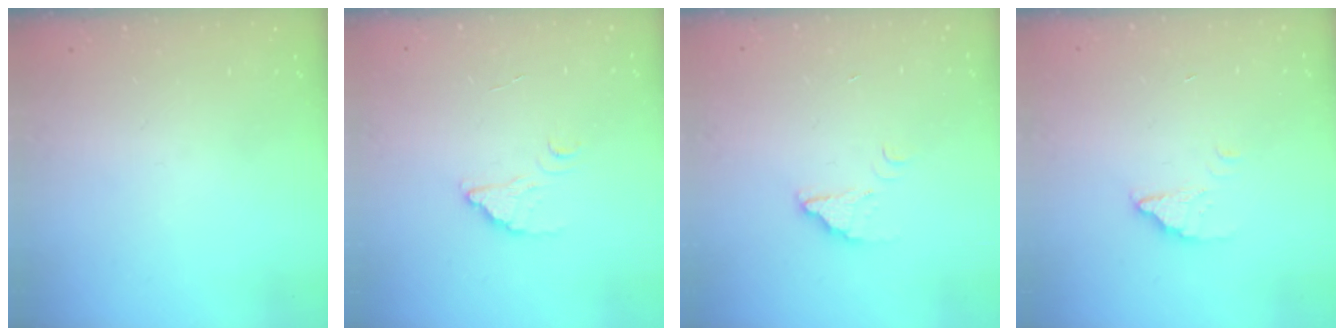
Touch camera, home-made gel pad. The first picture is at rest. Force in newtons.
{"total": 2.0, "press": 2.0, "slide": 0.1}
{"total": 1.9, "press": 1.9, "slide": 0.1}
{"total": 1.8, "press": 1.8, "slide": 0.1}